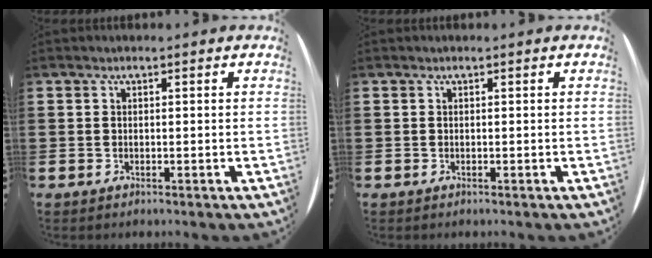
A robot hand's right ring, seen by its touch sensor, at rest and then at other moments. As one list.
[{"total": 0.0}]